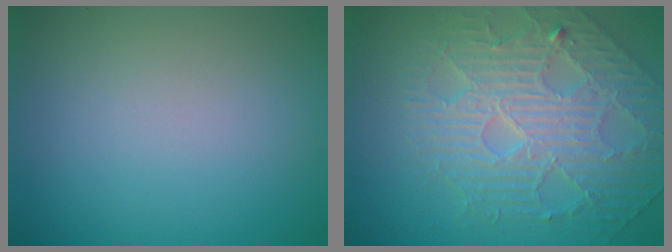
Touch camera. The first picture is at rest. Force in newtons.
{"total": 5.0, "press": 4.8, "slide": 1.5}